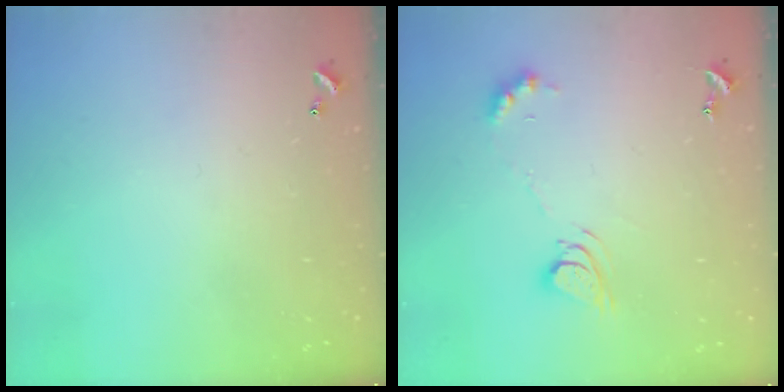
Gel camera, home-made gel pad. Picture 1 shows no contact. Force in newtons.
{"total": 7.8, "press": 7.7, "slide": 0.9}